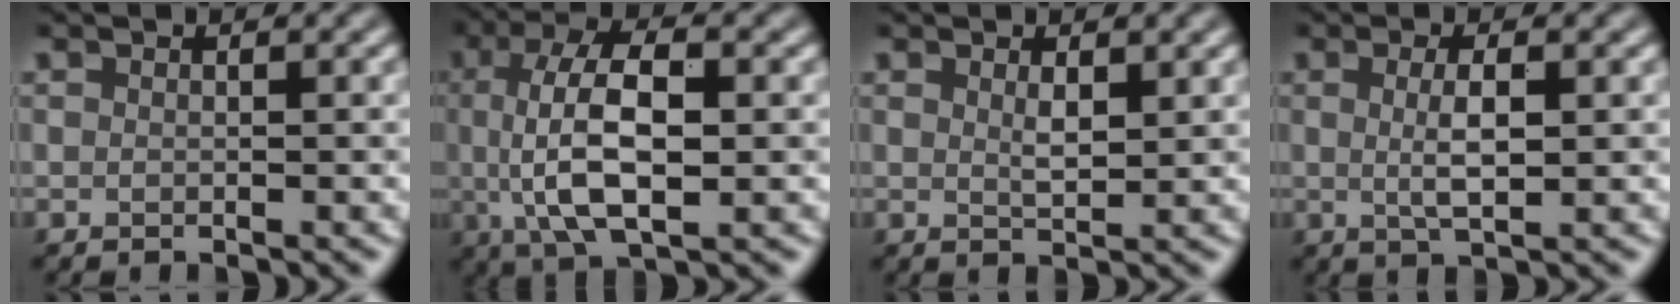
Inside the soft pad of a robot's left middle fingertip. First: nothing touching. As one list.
[{"total": 8.6, "force": [0.3, 3.5, 7.9], "torque": [-0.147, 0.008, -0.001]}, {"total": 1.4, "force": [0.7, 0.4, 1.1], "torque": [-0.022, -0.005, 0.014]}, {"total": 2.9, "force": [0.3, 0.7, 2.8], "torque": [-0.052, 0.000, 0.005]}]